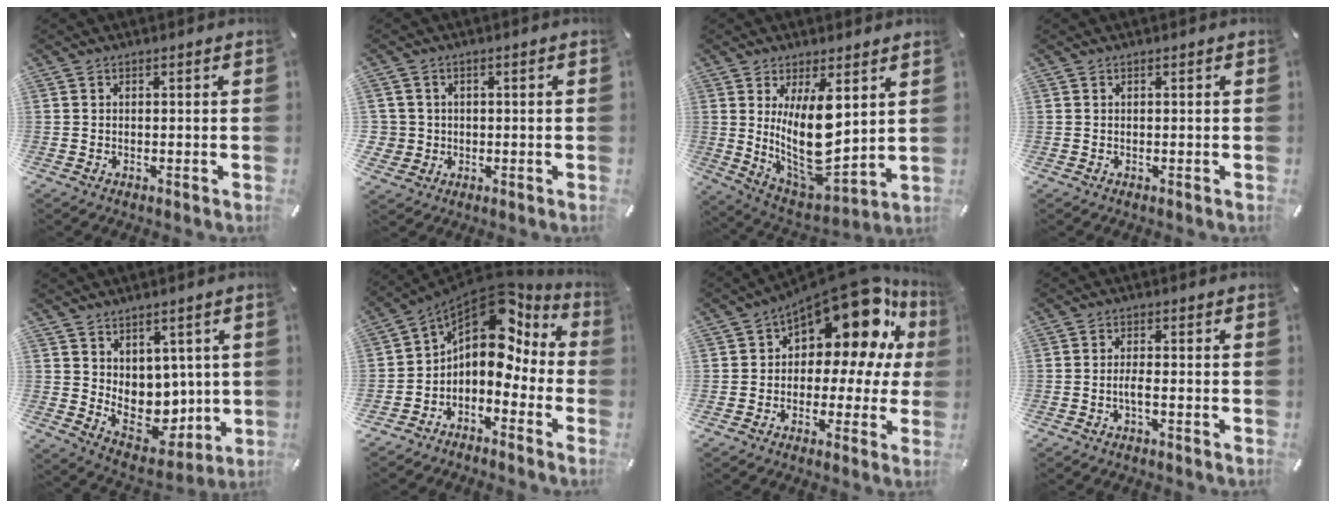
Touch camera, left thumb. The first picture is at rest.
{"total": 4.2, "force": [-0.1, 4.2, 0.2], "torque": [-0.016, 0.009, -0.001]}
{"total": 16.4, "force": [4.3, 7.1, 14.2], "torque": [-0.256, -0.041, 0.075]}
{"total": 0.0}
{"total": 9.1, "force": [2.6, 7.8, 3.9], "torque": [-0.053, -0.047, 0.063]}
{"total": 12.3, "force": [5.4, 7.5, 8.1], "torque": [-0.139, -0.052, 0.088]}
{"total": 17.6, "force": [9.0, 9.1, 12.1], "torque": [-0.170, -0.076, 0.149]}
{"total": 2.7, "force": [-1.1, 0.4, 2.4], "torque": [-0.050, -0.002, -0.021]}